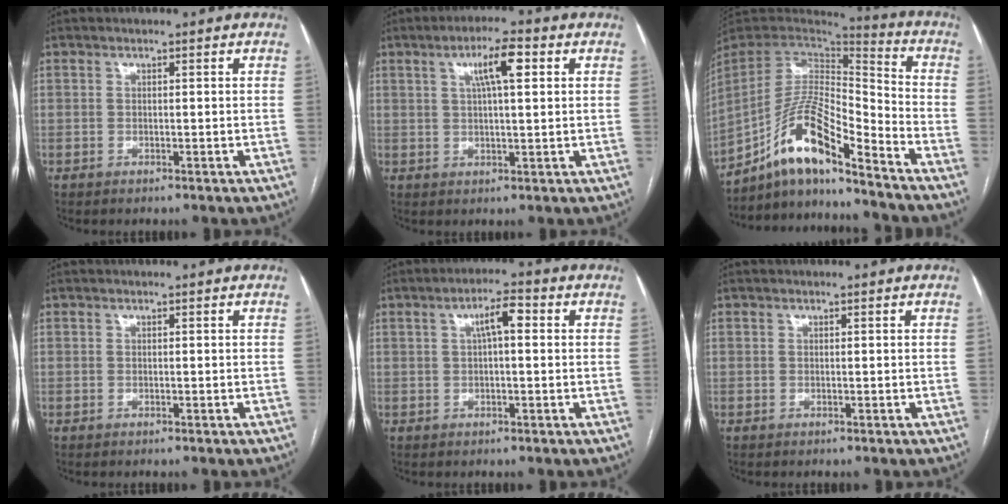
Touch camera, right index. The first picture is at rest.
{"total": 6.4, "force": [2.3, 0.9, 5.9], "torque": [-0.104, 0.012, 0.038]}
{"total": 14.5, "force": [-10.6, 1.9, 9.8], "torque": [-0.185, 0.017, -0.190]}
{"total": 0.0}
{"total": 4.5, "force": [1.0, 1.1, 4.2], "torque": [-0.074, 0.019, 0.015]}
{"total": 0.0}